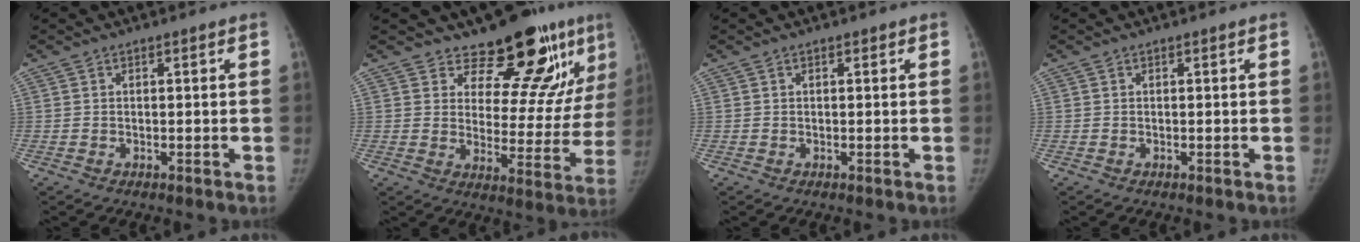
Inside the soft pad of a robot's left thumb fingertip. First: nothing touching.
{"total": 15.5, "force": [11.7, 6.1, 8.2], "torque": [-0.050, -0.101, 0.158]}
{"total": 0.0}
{"total": 0.0}